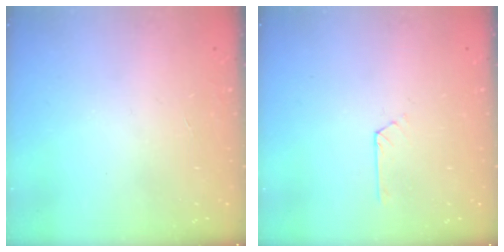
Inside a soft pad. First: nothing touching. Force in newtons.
{"total": 2.0, "press": 2.0, "slide": 0.2}